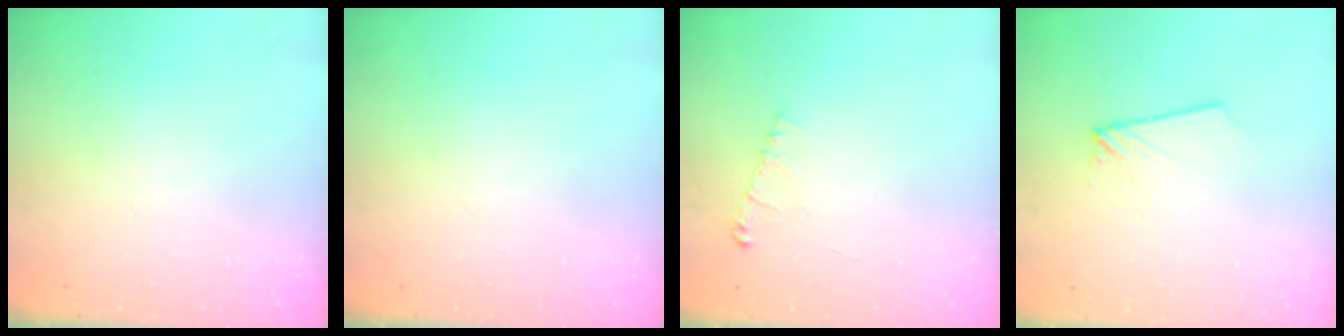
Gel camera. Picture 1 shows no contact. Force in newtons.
{"total": 0.0}
{"total": 5.9, "press": 5.9, "slide": 0.7}
{"total": 1.8, "press": 1.8, "slide": 0.1}